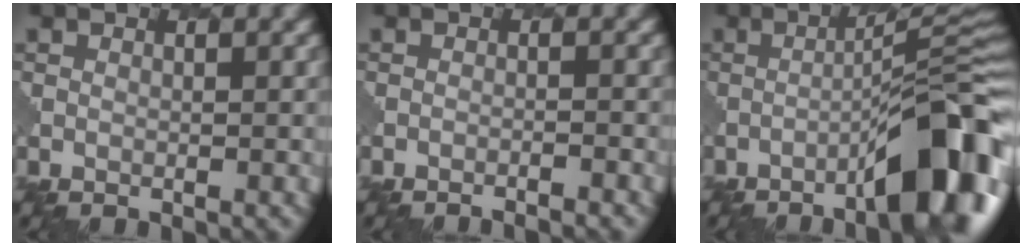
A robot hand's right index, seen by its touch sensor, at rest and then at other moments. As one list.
[{"total": 2.2, "force": [-2.1, 0.1, 0.6], "torque": [-0.001, 0.010, -0.033]}, {"total": 10.6, "force": [-4.9, 1.8, 9.2], "torque": [-0.123, 0.020, -0.074]}]